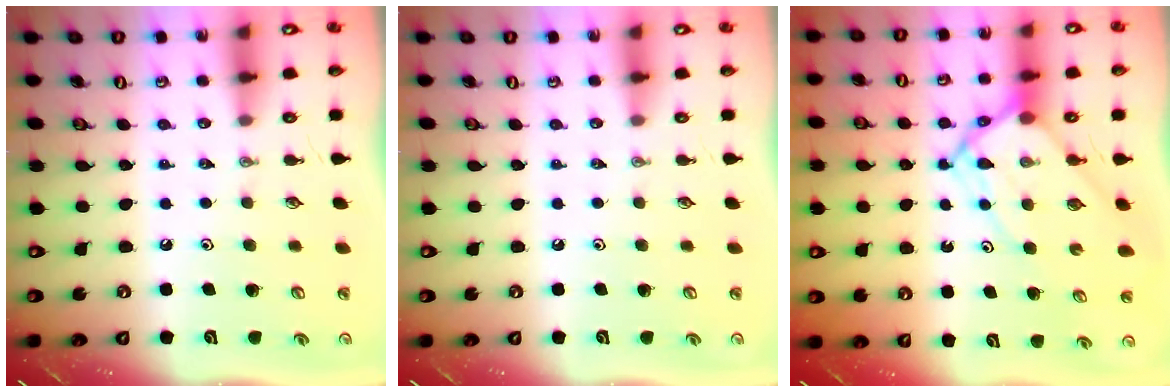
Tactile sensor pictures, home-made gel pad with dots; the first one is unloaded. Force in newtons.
{"total": 0.0}
{"total": 10.0, "press": 10.0, "slide": 0.9}